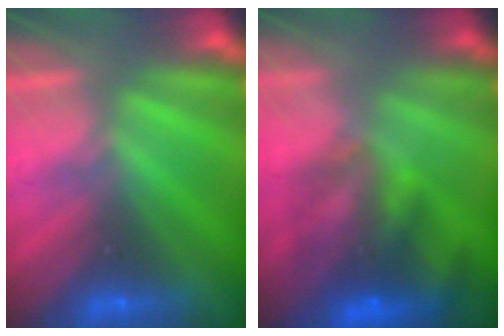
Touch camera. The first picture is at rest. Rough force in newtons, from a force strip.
{"total": 6.3}